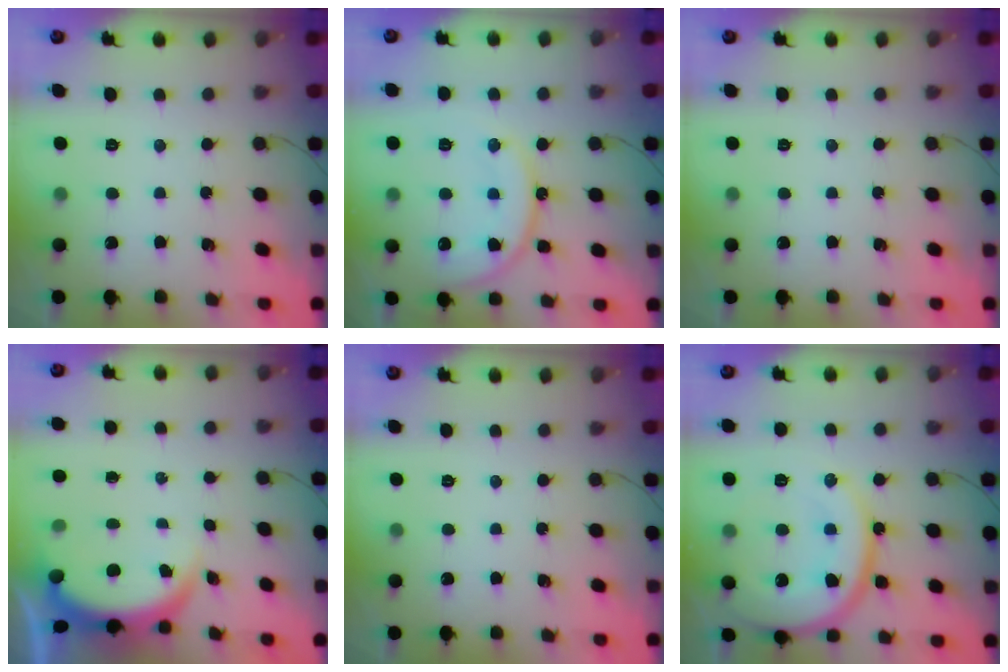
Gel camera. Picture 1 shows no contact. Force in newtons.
{"total": 14.6, "press": 14.5, "slide": 1.3}
{"total": 0.0}
{"total": 3.8, "press": 3.8, "slide": 0.1}
{"total": 0.0}
{"total": 18.2, "press": 18.1, "slide": 2.0}